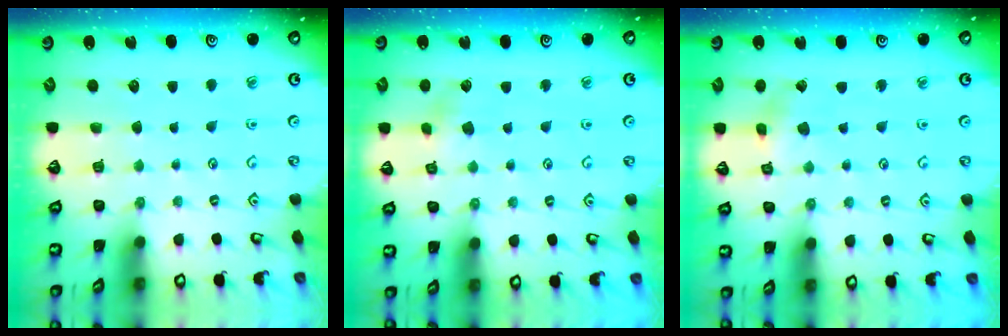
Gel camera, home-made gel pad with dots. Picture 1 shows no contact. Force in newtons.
{"total": 3.8, "press": 3.8, "slide": 0.5}
{"total": 1.7, "press": 1.7, "slide": 0.2}